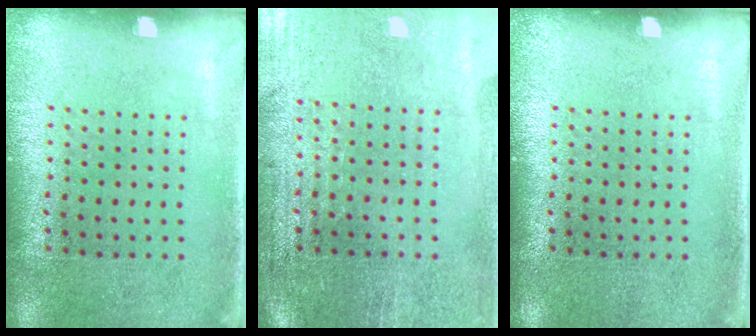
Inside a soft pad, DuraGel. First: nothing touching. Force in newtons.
{"total": 0.6, "press": 0.5, "slide": 0.3}
{"total": 0.0}